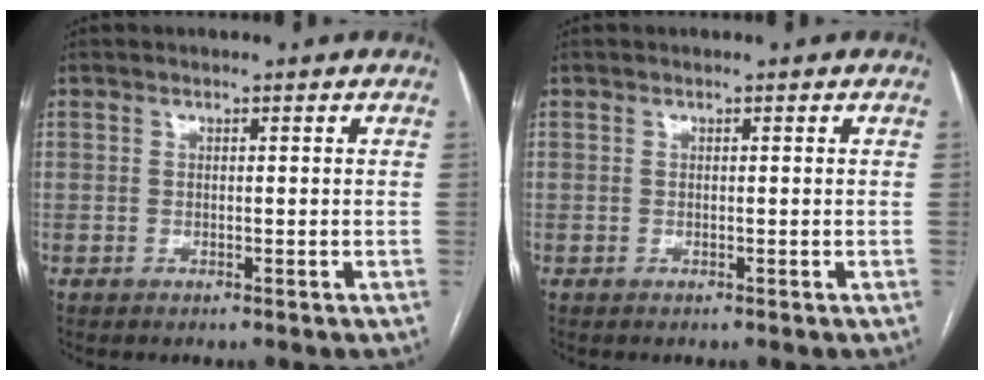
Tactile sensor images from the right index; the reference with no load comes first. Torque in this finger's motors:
{"motor_torque": [0.00, 0.00, 0.00, 0.00]}